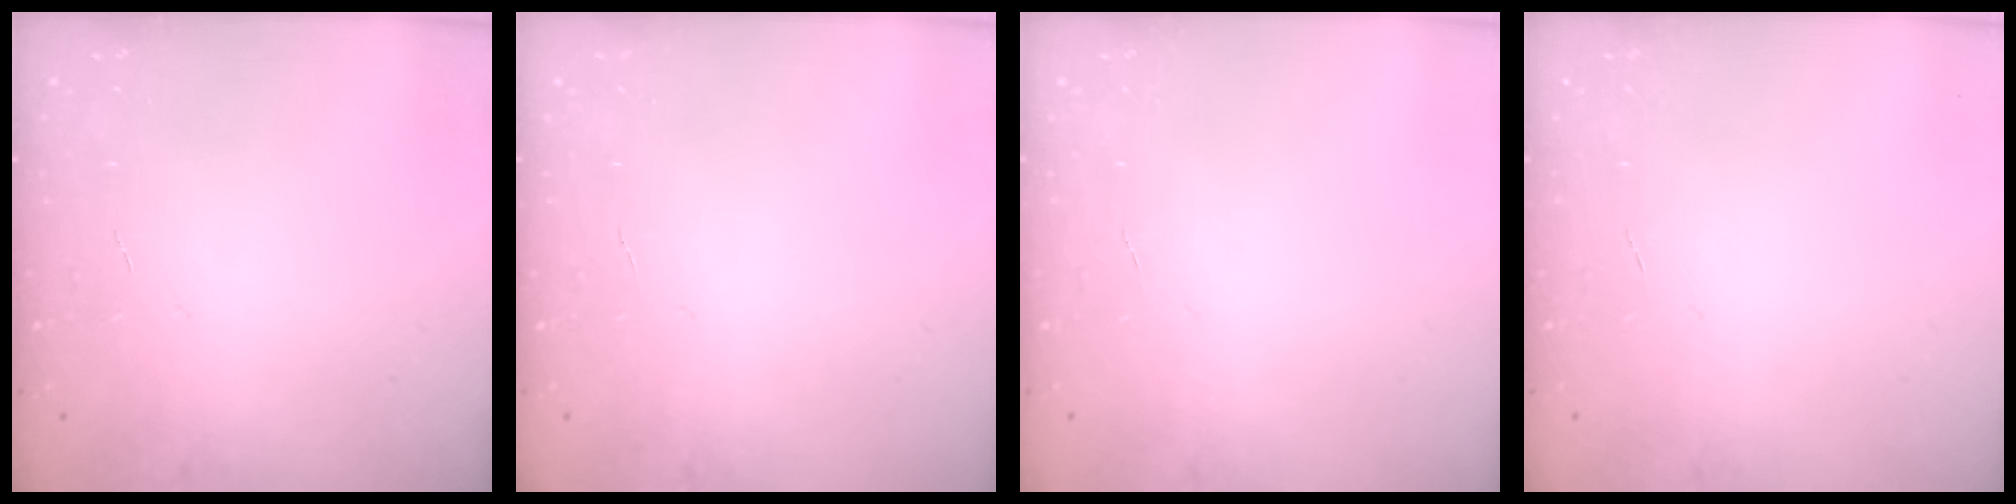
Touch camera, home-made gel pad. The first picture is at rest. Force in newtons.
{"total": 0.0}
{"total": 0.0}
{"total": 0.0}